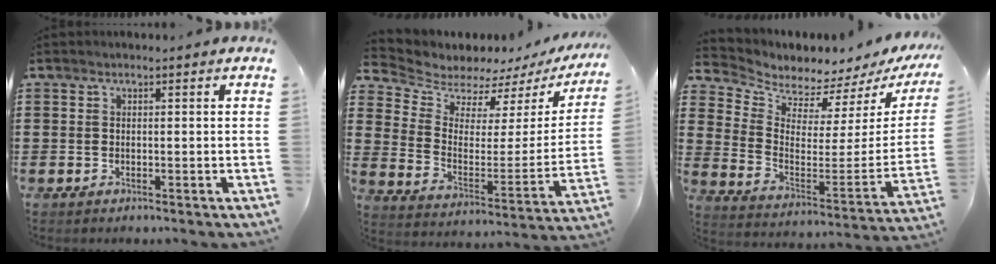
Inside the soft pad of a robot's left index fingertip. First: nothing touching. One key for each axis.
{"total": 5.3, "fx": 5.0, "fy": 1.7, "fz": 0.0, "tx": -0.041, "ty": -0.045, "tz": 0.083}
{"total": 3.8, "fx": 3.8, "fy": 0.5, "fz": -0.4, "tx": -0.026, "ty": -0.054, "tz": 0.059}